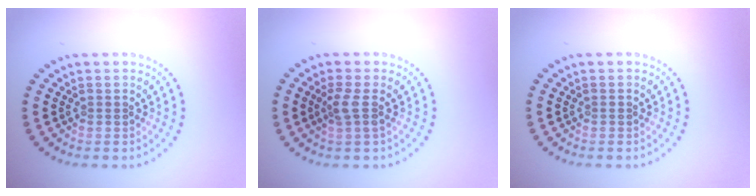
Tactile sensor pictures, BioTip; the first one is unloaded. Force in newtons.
{"total": 1.8, "press": 1.4, "slide": 1.1}
{"total": 0.0}